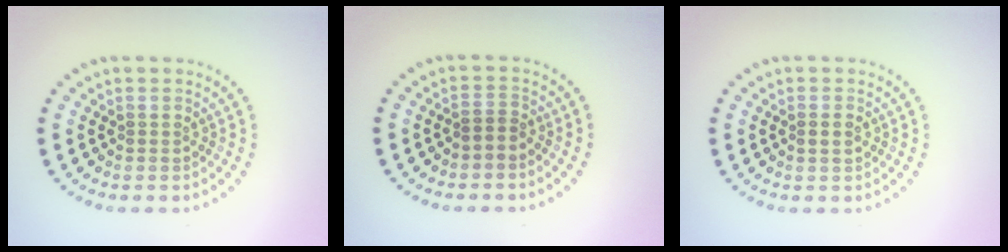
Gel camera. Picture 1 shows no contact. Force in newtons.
{"total": 1.0, "press": 0.7, "slide": 0.7}
{"total": 1.0, "press": 1.0, "slide": 0.3}